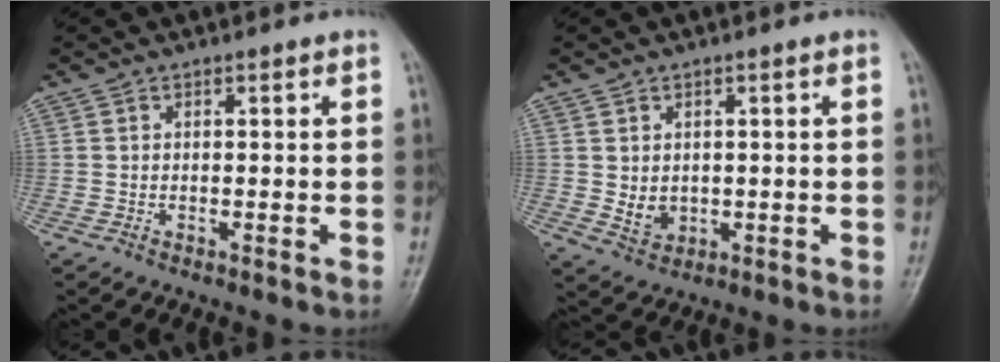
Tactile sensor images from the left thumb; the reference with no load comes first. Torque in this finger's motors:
{"motor_torque": [-0.13, -0.09, 0.34, -0.10, 0.03]}